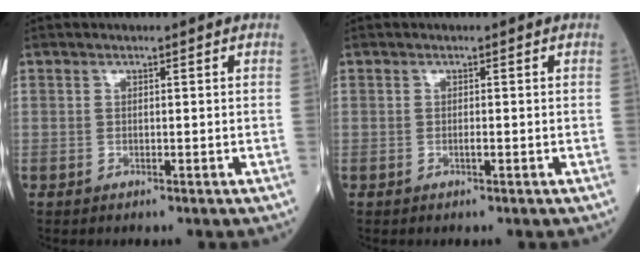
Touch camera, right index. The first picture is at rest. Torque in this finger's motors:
{"motor_torque": [0.22, 0.04, 0.11, 0.02]}